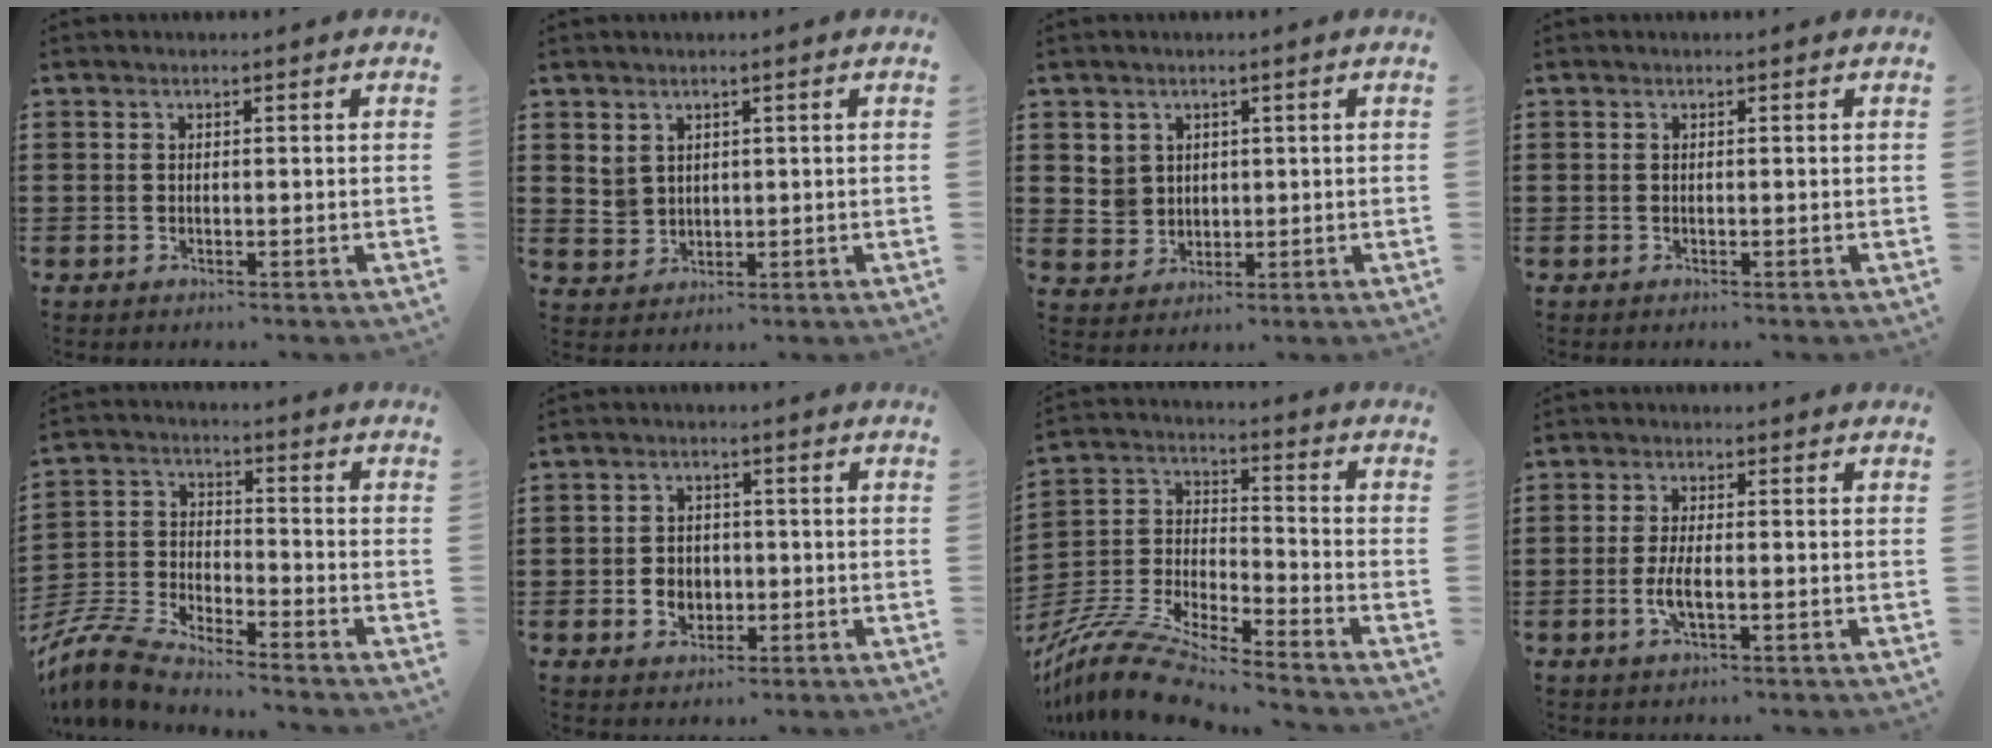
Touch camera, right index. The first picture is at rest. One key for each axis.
{"total": 2.9, "fx": 1.6, "fy": 2.3, "fz": 0.5, "tx": -0.020, "ty": 0.010, "tz": 0.032}
{"total": 3.9, "fx": 1.6, "fy": 3.5, "fz": 0.6, "tx": -0.030, "ty": 0.013, "tz": 0.029}
{"total": 0.0}
{"total": 7.2, "fx": -6.9, "fy": 0.5, "fz": 1.9, "tx": -0.067, "ty": -0.004, "tz": -0.146}
{"total": 3.6, "fx": -0.9, "fy": 3.0, "fz": 1.9, "tx": -0.037, "ty": 0.000, "tz": -0.020}
{"total": 10.3, "fx": -9.5, "fy": 1.2, "fz": 3.8, "tx": -0.098, "ty": 0.006, "tz": -0.196}
{"total": 3.5, "fx": -0.9, "fy": 0.8, "fz": 3.3, "tx": -0.071, "ty": -0.007, "tz": -0.020}